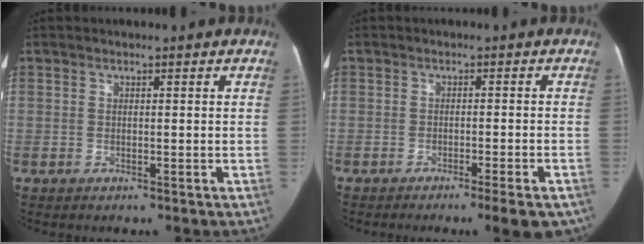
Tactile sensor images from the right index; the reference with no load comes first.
{"total": 5.2, "force": [-3.7, 0.2, 3.7], "torque": [-0.037, -0.003, -0.049]}